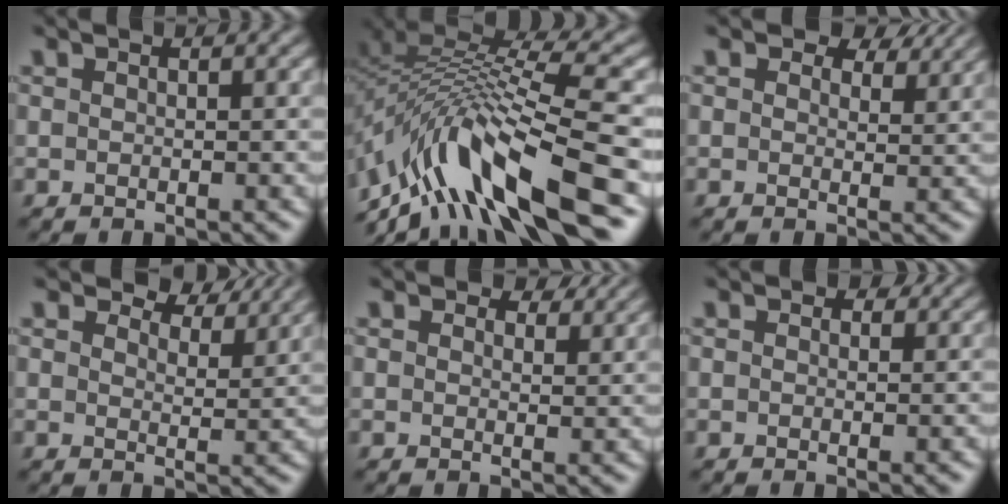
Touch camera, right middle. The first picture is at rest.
{"total": 11.9, "force": [-6.6, 3.8, 9.1], "torque": [-0.184, 0.024, -0.111]}
{"total": 4.1, "force": [3.0, 2.0, 2.0], "torque": [-0.036, -0.003, 0.036]}
{"total": 4.5, "force": [4.0, 1.4, 1.6], "torque": [-0.037, 0.001, 0.052]}
{"total": 2.3, "force": [1.8, 1.1, 0.9], "torque": [-0.020, -0.003, 0.021]}
{"total": 0.7, "force": [0.4, 0.5, 0.3], "torque": [-0.005, -0.004, 0.000]}